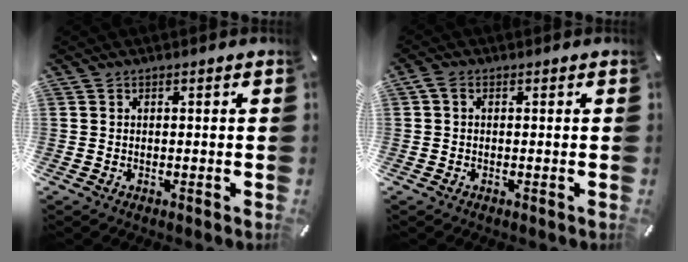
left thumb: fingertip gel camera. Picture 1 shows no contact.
{"total": 1.6, "force": [0.1, 1.0, 1.2], "torque": [-0.025, 0.005, 0.001]}